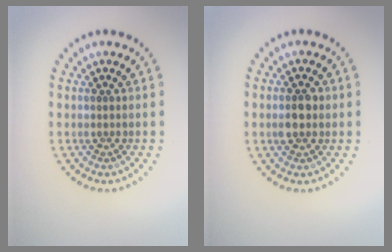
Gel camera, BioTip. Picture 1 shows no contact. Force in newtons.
{"total": 2.5, "press": 2.5, "slide": 0.1}